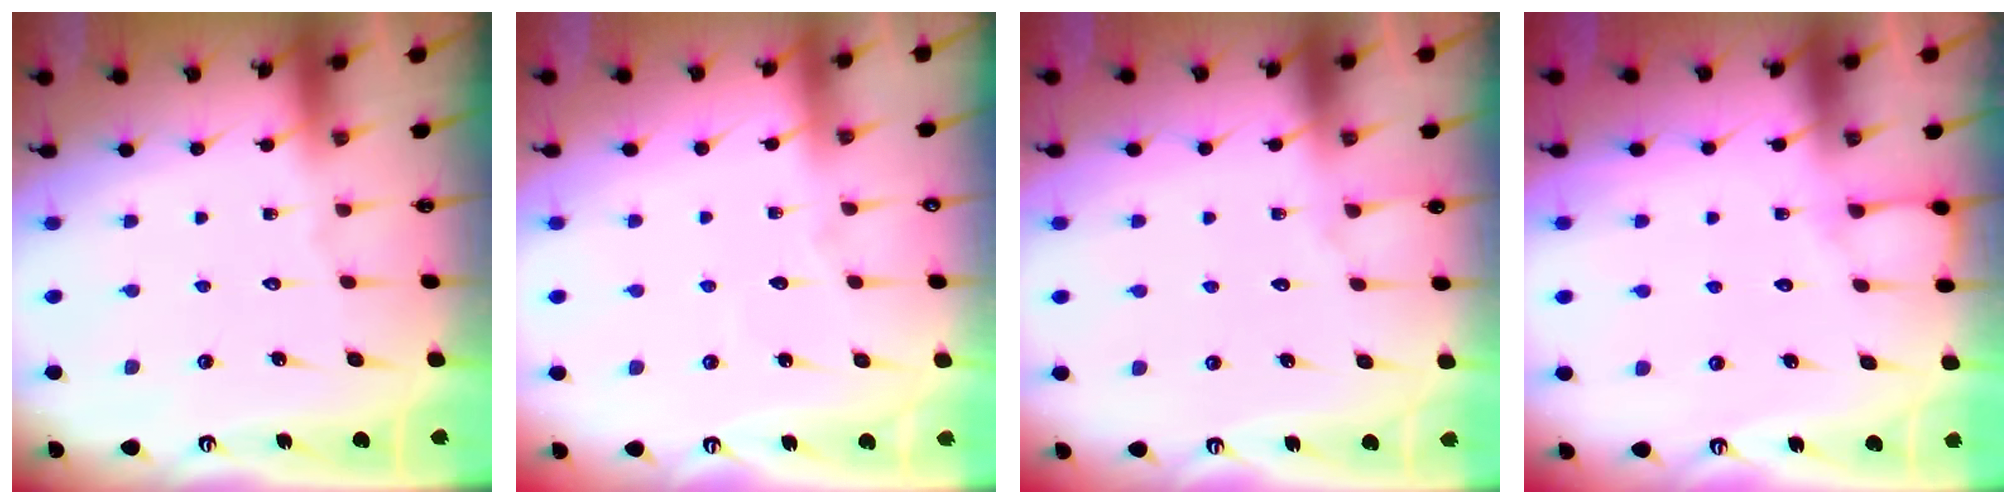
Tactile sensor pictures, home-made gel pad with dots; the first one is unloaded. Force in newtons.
{"total": 2.6, "press": 2.6, "slide": 0.4}
{"total": 3.9, "press": 3.8, "slide": 0.4}
{"total": 3.1, "press": 3.1, "slide": 0.4}